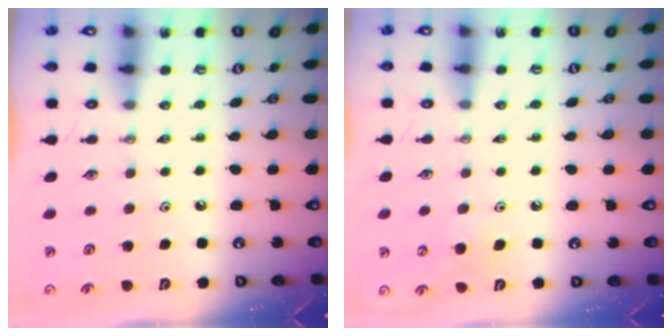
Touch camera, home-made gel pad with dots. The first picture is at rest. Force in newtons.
{"total": 7.6, "press": 7.4, "slide": 1.9}